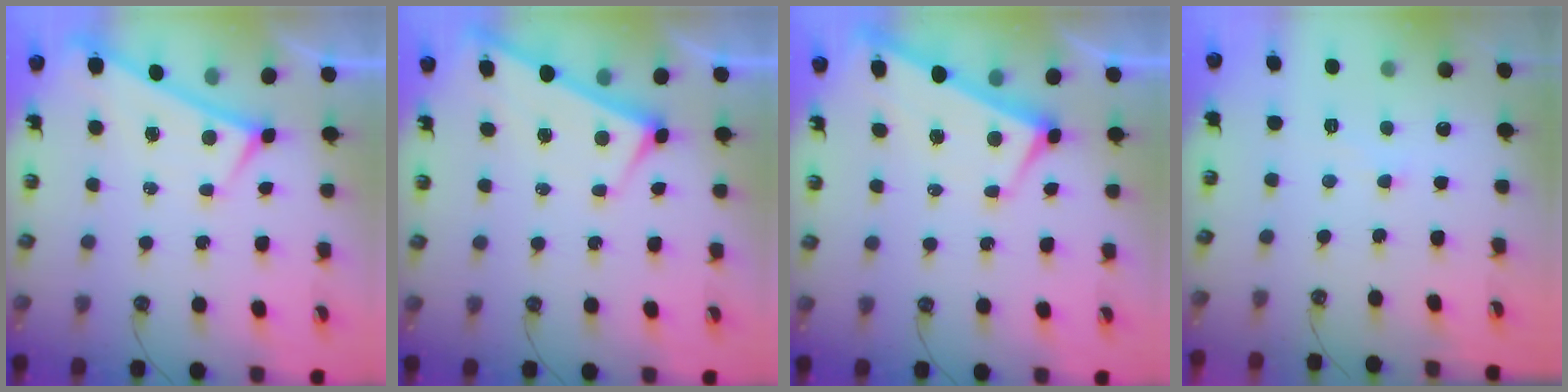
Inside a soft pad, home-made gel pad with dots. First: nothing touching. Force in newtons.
{"total": 3.1, "press": 3.1, "slide": 0.0}
{"total": 2.8, "press": 2.6, "slide": 0.9}
{"total": 0.8, "press": 0.7, "slide": 0.4}